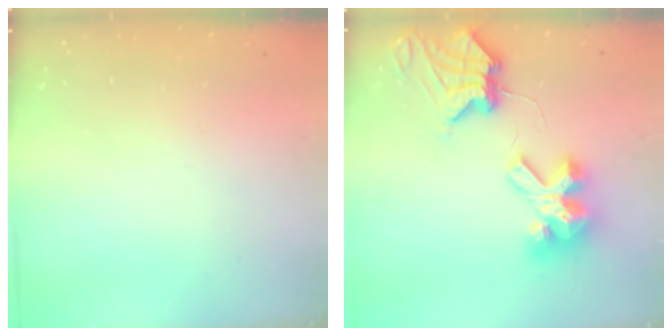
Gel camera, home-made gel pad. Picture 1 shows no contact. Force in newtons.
{"total": 12.0, "press": 11.9, "slide": 1.3}